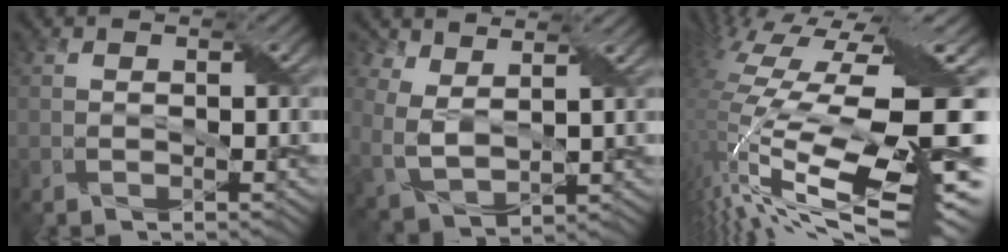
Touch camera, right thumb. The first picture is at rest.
{"total": 7.2, "force": [4.6, 3.6, 4.1], "torque": [-0.115, -0.002, 0.092]}
{"total": 15.0, "force": [-1.0, 4.8, 14.2], "torque": [-0.303, -0.005, -0.010]}